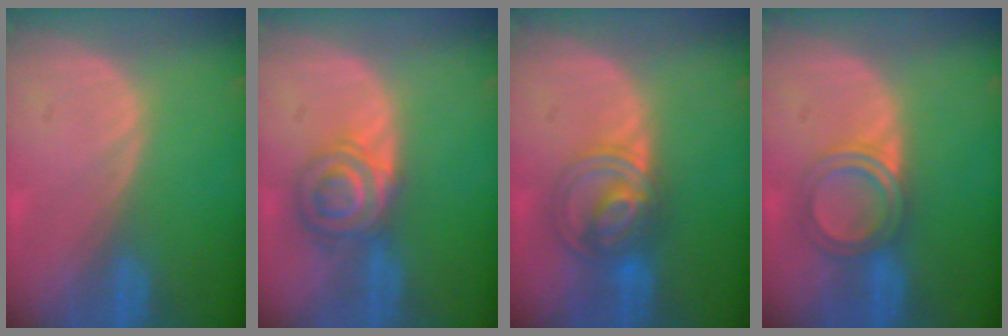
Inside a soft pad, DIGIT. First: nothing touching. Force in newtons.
{"total": 6.9, "press": 5.9, "slide": 3.5}
{"total": 6.7, "press": 6.4, "slide": 2.0}
{"total": 4.8, "press": 4.6, "slide": 1.3}